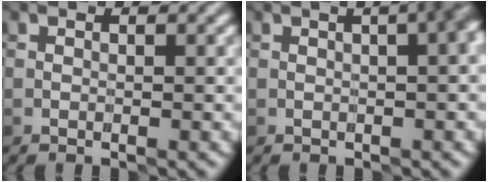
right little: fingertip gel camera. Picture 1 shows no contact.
{"total": 10.3, "force": [2.1, 6.0, 8.1], "torque": [-0.033, 0.045, 0.000]}